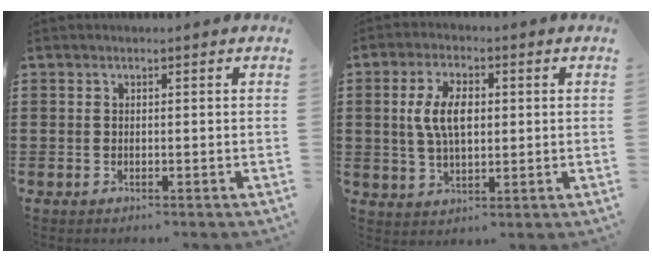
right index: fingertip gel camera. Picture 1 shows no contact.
{"total": 6.9, "force": [0.9, 3.5, 5.9], "torque": [-0.126, 0.011, 0.012]}